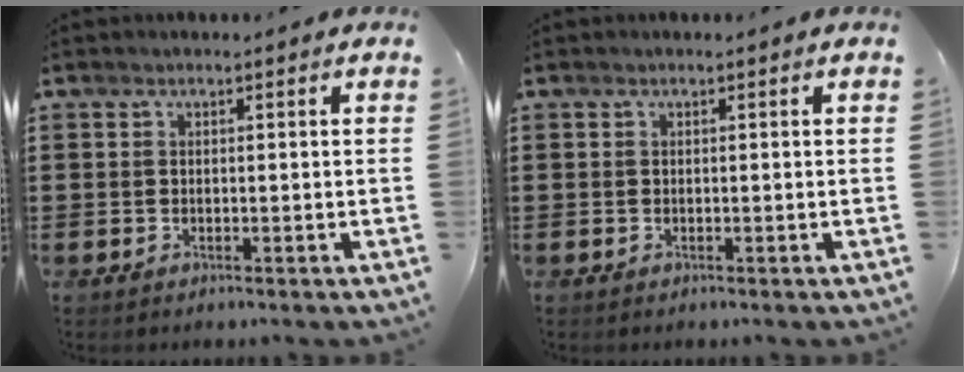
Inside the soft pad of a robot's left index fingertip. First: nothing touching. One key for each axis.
{"total": 0.0}